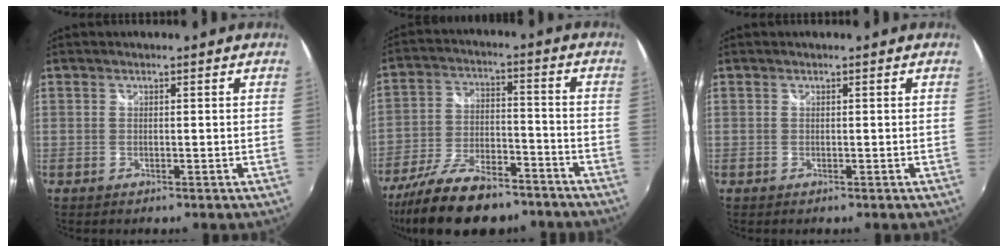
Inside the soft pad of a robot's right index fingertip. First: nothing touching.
{"total": 18.9, "force": [-14.7, 6.9, 9.8], "torque": [-0.198, -0.022, -0.238]}
{"total": 0.0}